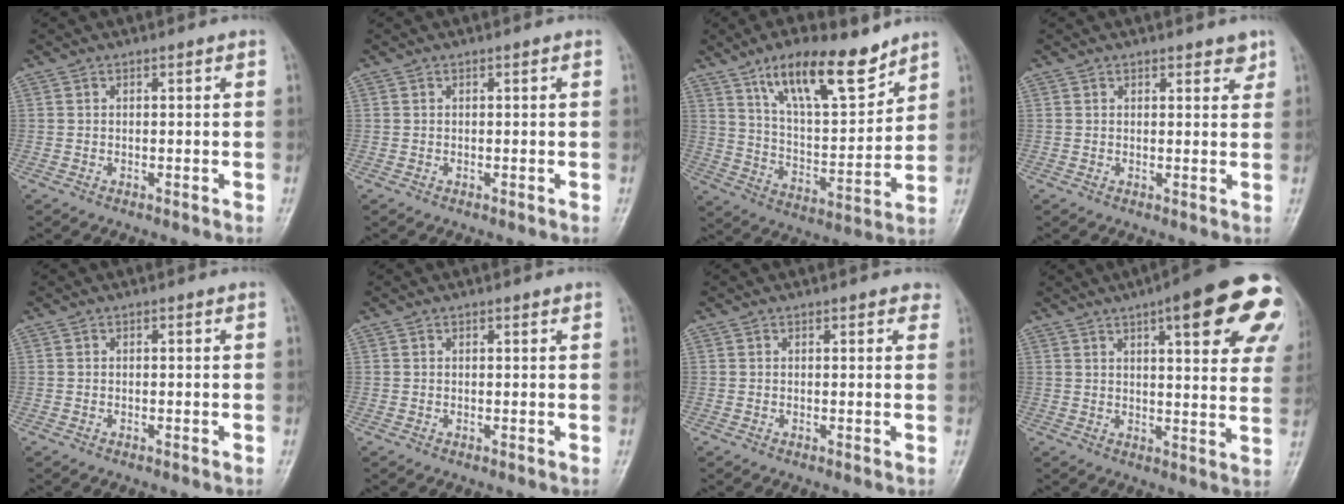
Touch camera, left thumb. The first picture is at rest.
{"total": 0.0}
{"total": 16.6, "force": [11.2, 5.6, 11.0], "torque": [-0.152, -0.062, 0.202]}
{"total": 2.8, "force": [2.0, 1.2, 1.4], "torque": [0.000, -0.010, 0.023]}
{"total": 0.0}
{"total": 0.7, "force": [0.6, 0.2, 0.3], "torque": [-0.005, -0.003, 0.008]}
{"total": 2.2, "force": [1.6, 1.0, 1.2], "torque": [0.005, 0.000, 0.013]}
{"total": 21.8, "force": [10.3, 5.8, 18.3], "torque": [-0.216, -0.019, 0.123]}